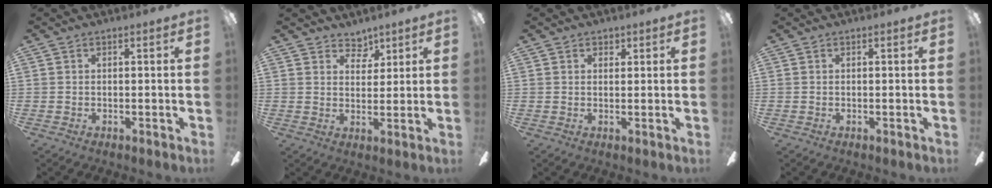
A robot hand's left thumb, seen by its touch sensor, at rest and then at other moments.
{"total": 4.4, "force": [3.8, 2.1, 0.5], "torque": [0.002, -0.024, 0.069]}
{"total": 1.2, "force": [1.1, 0.5, 0.1], "torque": [0.005, -0.002, 0.019]}
{"total": 0.0}